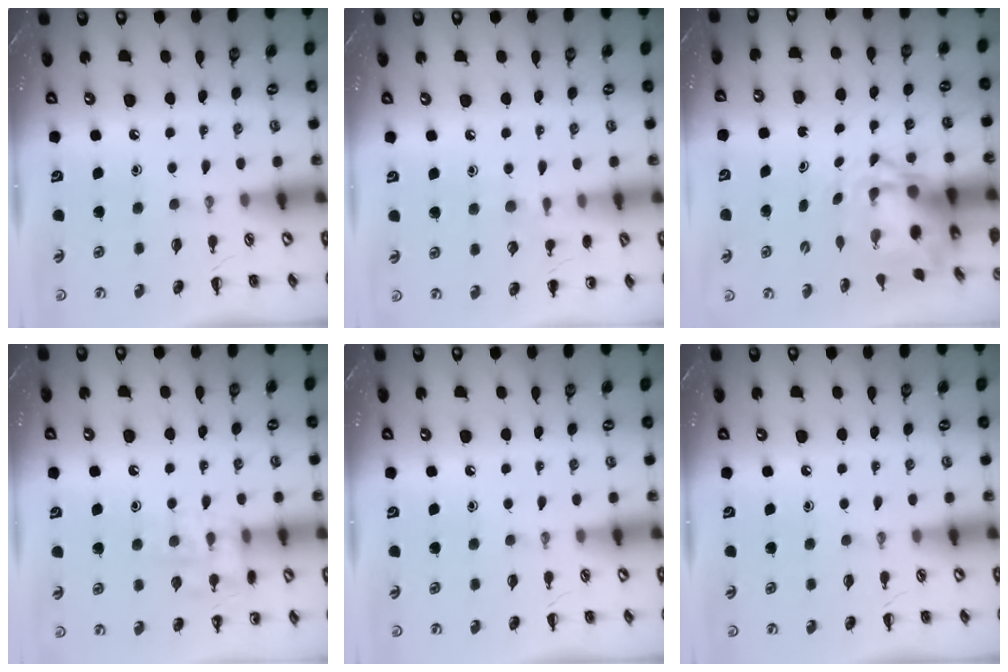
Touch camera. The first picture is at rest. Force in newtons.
{"total": 7.5, "press": 7.2, "slide": 2.2}
{"total": 4.2, "press": 4.1, "slide": 0.9}
{"total": 11.8, "press": 11.8, "slide": 0.6}
{"total": 0.0}
{"total": 0.0}